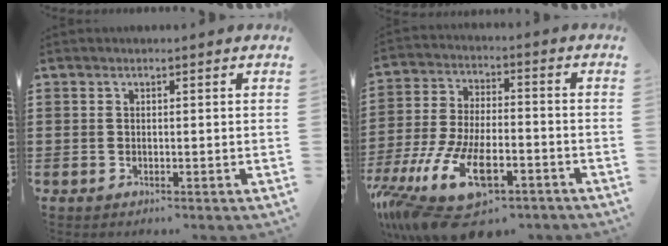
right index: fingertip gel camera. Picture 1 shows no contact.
{"total": 14.9, "force": [-9.0, 5.7, 10.4], "torque": [-0.215, 0.020, -0.160]}